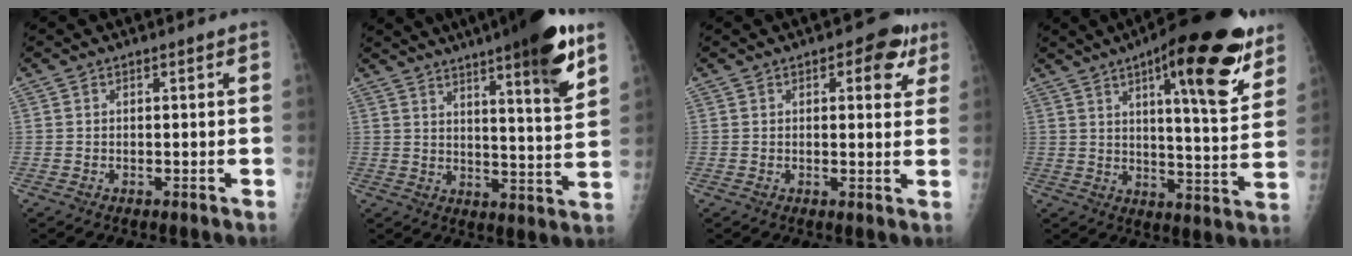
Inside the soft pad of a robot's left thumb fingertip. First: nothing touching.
{"total": 16.8, "force": [10.0, 2.3, 13.3], "torque": [-0.170, -0.047, 0.141]}
{"total": 6.4, "force": [2.8, 3.4, 4.7], "torque": [-0.020, -0.004, 0.024]}
{"total": 22.2, "force": [12.1, 5.9, 17.7], "torque": [-0.225, -0.046, 0.171]}